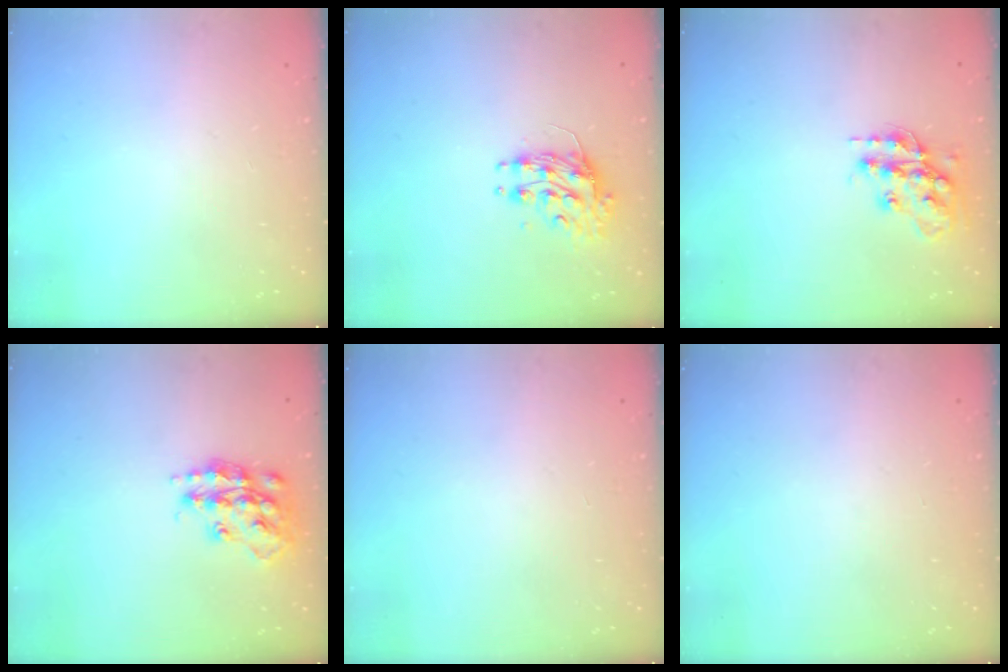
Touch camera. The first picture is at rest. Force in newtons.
{"total": 10.4, "press": 10.3, "slide": 0.8}
{"total": 15.4, "press": 15.4, "slide": 1.0}
{"total": 15.9, "press": 15.8, "slide": 1.0}
{"total": 0.0}
{"total": 0.0}